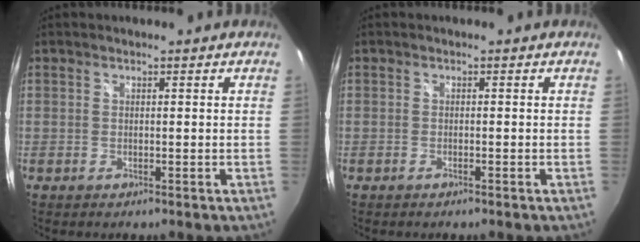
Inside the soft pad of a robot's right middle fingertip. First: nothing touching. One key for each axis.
{"total": 0.8, "fx": -0.7, "fy": 0.1, "fz": 0.4, "tx": -0.007, "ty": -0.001, "tz": -0.013}